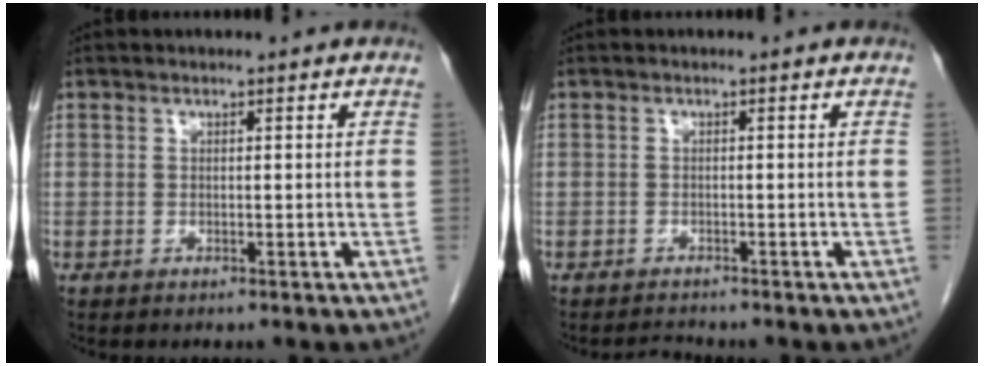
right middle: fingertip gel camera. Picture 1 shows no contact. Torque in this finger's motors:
{"motor_torque": [-0.70, -0.19, -0.25, -0.05]}